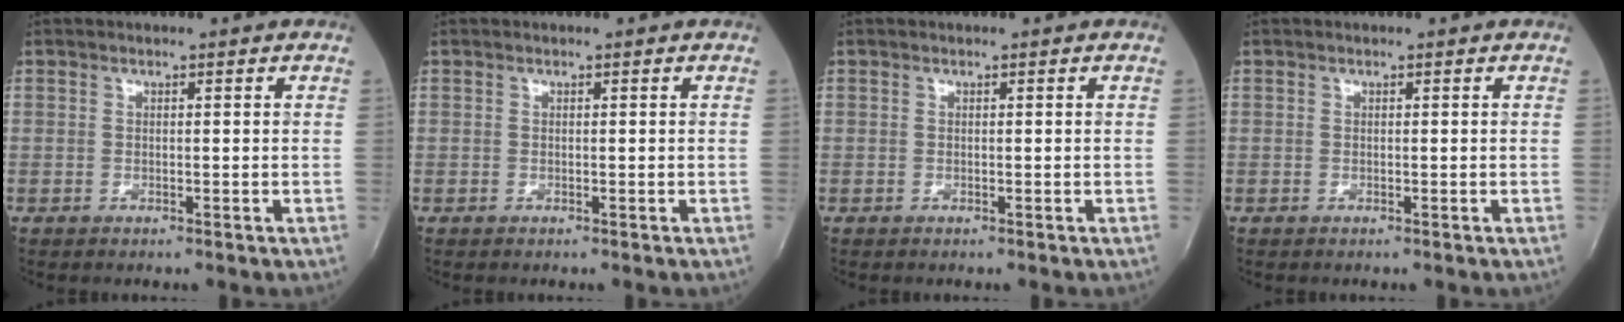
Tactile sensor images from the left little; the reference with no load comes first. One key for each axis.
{"total": 0.0}
{"total": 0.0}
{"total": 0.0}